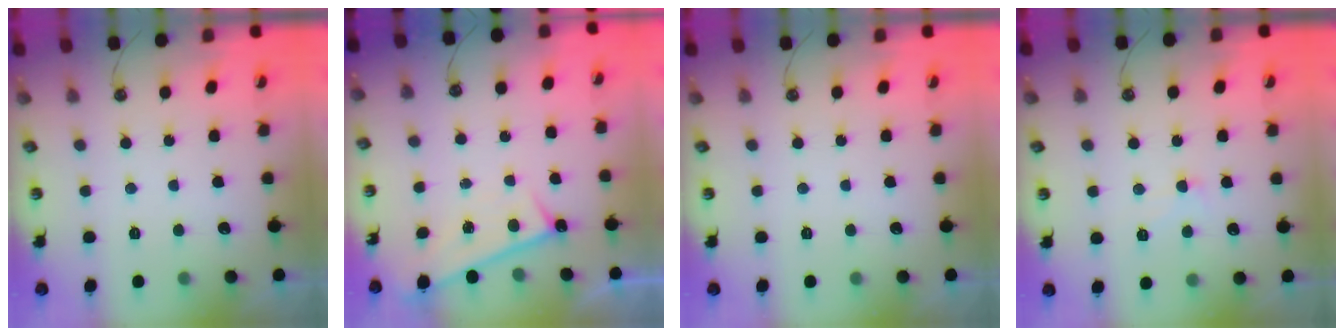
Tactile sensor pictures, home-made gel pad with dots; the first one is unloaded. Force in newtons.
{"total": 0.9, "press": 0.0, "slide": 0.9}
{"total": 0.0}
{"total": 1.8, "press": 1.7, "slide": 0.6}